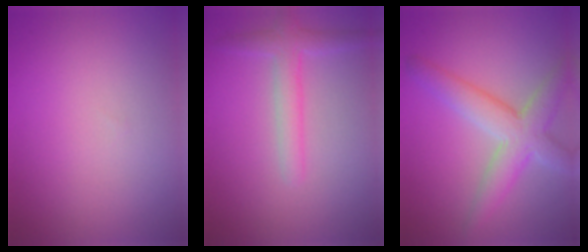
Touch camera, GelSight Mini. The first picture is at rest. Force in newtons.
{"total": 2.5, "press": 2.5, "slide": 0.1}
{"total": 5.2, "press": 5.2, "slide": 0.5}